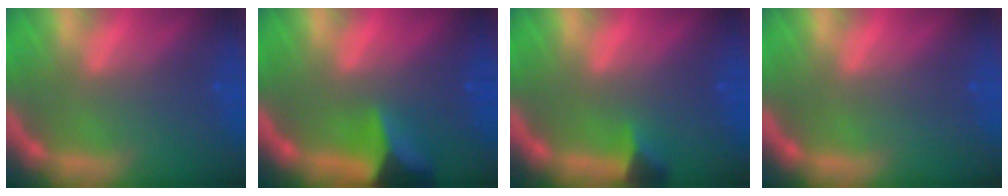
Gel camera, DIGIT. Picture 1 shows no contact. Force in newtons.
{"total": 5.4}
{"total": 1.9}
{"total": 0.0}